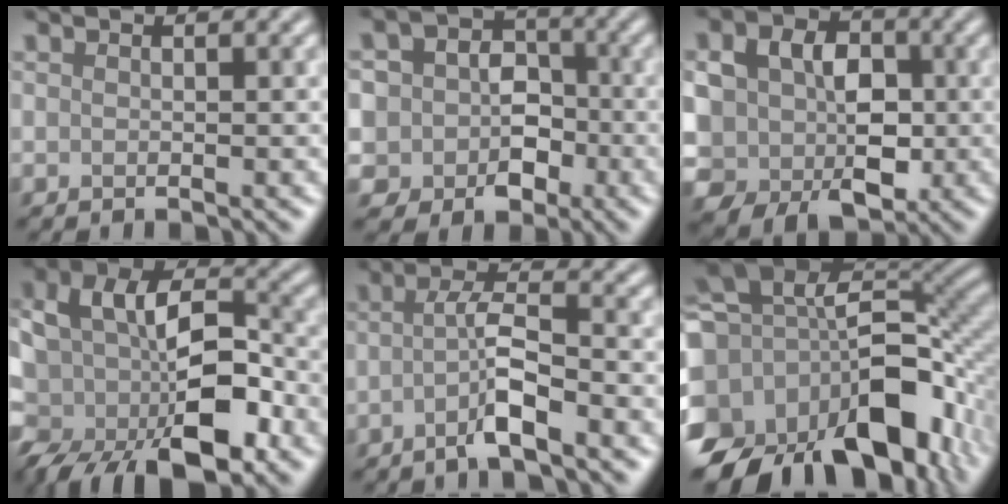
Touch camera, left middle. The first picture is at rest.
{"total": 7.8, "force": [-1.0, 7.1, 3.1], "torque": [-0.047, 0.023, -0.050]}
{"total": 8.3, "force": [-0.6, 6.7, 4.9], "torque": [-0.082, 0.003, -0.016]}
{"total": 13.3, "force": [-4.7, 7.8, 9.8], "torque": [-0.172, -0.015, -0.076]}
{"total": 3.7, "force": [-1.6, 0.5, 3.3], "torque": [-0.062, 0.014, -0.041]}
{"total": 18.5, "force": [-7.1, 11.8, 12.4], "torque": [-0.252, -0.019, -0.105]}